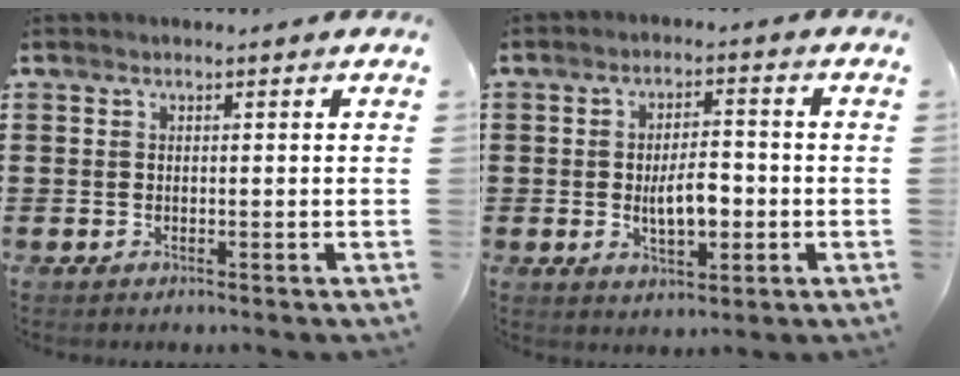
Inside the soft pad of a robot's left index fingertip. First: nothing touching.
{"total": 6.0, "force": [-0.9, 2.7, 5.3], "torque": [-0.078, 0.000, -0.020]}